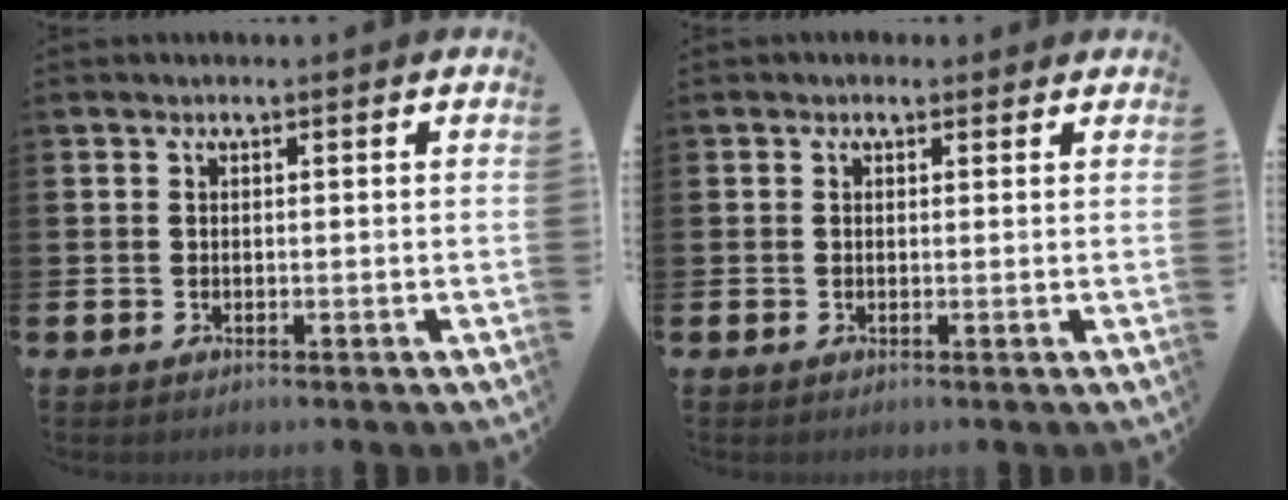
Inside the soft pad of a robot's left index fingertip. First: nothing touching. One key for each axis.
{"total": 0.8, "fx": 0.5, "fy": 0.6, "fz": 0.1, "tx": 0.013, "ty": 0.004, "tz": 0.005}